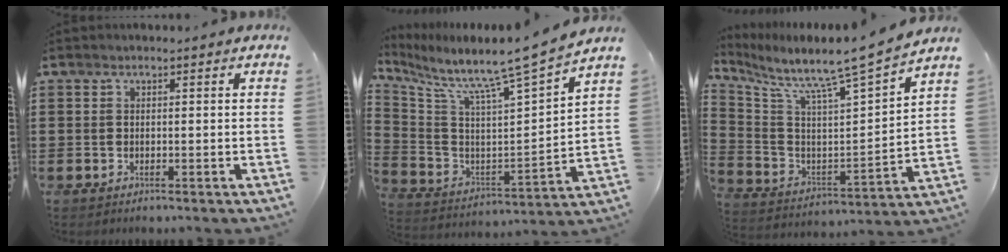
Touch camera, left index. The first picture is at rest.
{"total": 8.6, "force": [7.8, -0.8, 3.6], "torque": [-0.098, -0.078, 0.116]}
{"total": 8.1, "force": [7.5, -0.6, 3.0], "torque": [-0.087, -0.076, 0.111]}